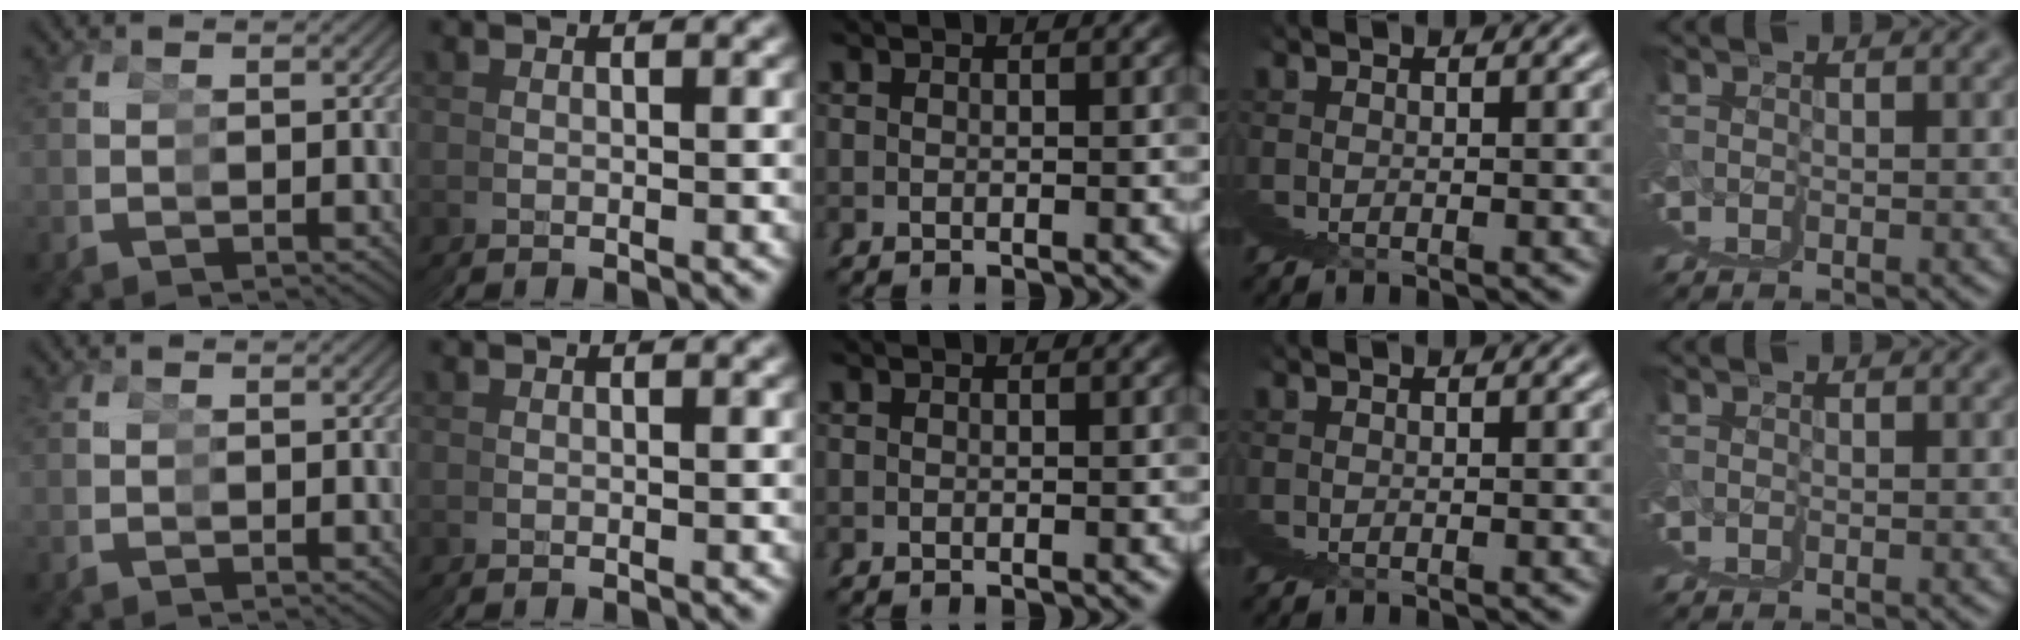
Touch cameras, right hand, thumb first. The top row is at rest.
{}